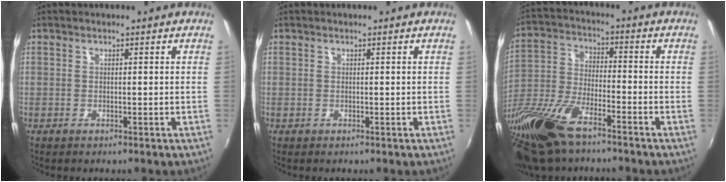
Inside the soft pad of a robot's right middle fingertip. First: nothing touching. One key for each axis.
{"total": 0.0}
{"total": 21.9, "fx": -15.3, "fy": 7.9, "fz": 13.5, "tx": -0.306, "ty": -0.042, "tz": -0.291}